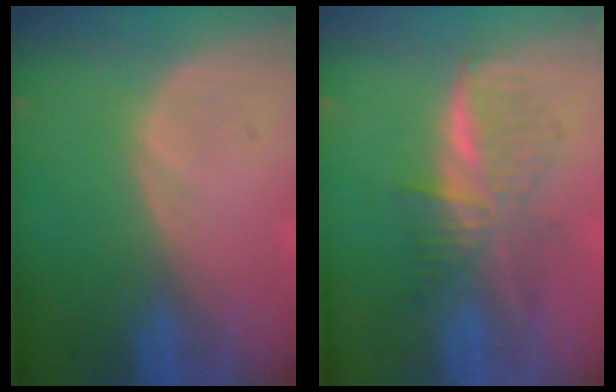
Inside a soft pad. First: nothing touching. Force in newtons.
{"total": 6.0, "press": 6.0, "slide": 0.1}